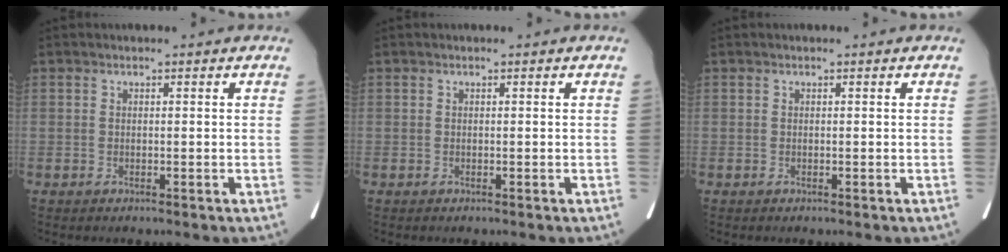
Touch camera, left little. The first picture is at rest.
{"total": 0.0}
{"total": 0.0}